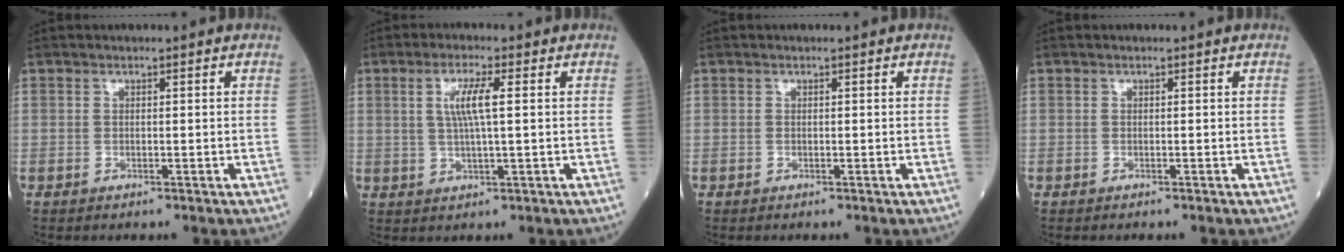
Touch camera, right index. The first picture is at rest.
{"total": 5.0, "force": [1.2, 0.2, 4.9], "torque": [-0.098, 0.003, 0.027]}
{"total": 0.0}
{"total": 0.0}